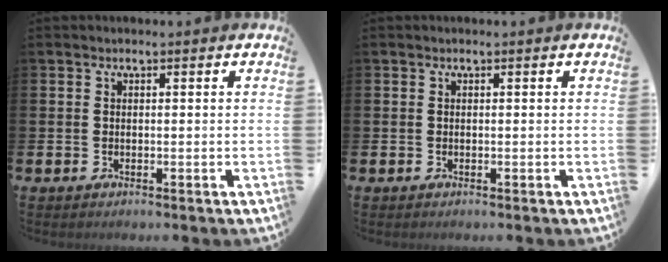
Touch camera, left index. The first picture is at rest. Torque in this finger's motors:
{"motor_torque": [-0.01, 0.00, 0.01, 0.01]}